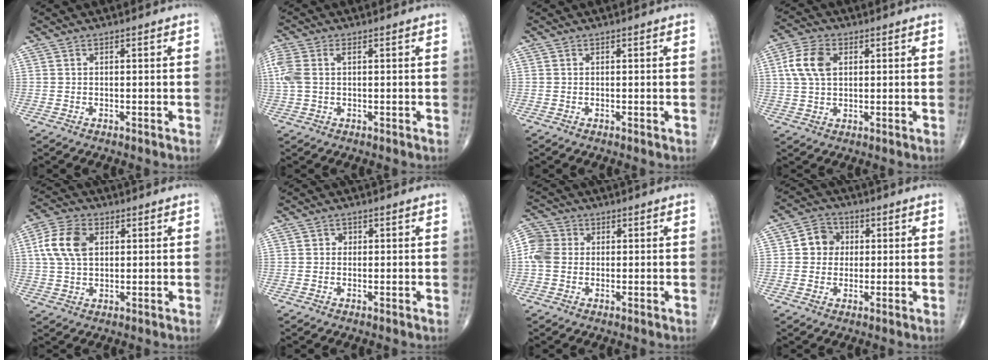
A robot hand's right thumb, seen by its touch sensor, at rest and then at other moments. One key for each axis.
{"total": 6.0, "fx": 1.0, "fy": 3.6, "fz": 4.7, "tx": -0.146, "ty": 0.024, "tz": 0.023}
{"total": 0.0}
{"total": 7.6, "fx": 1.8, "fy": 4.8, "fz": 5.6, "tx": -0.113, "ty": 0.007, "tz": 0.034}
{"total": 9.1, "fx": 2.1, "fy": 5.8, "fz": 6.6, "tx": -0.133, "ty": 0.009, "tz": 0.038}
{"total": 1.1, "fx": 0.1, "fy": 1.1, "fz": 0.3, "tx": 0.004, "ty": 0.003, "tz": -0.002}
{"total": 5.4, "fx": 0.1, "fy": 4.7, "fz": 2.7, "tx": -0.054, "ty": 0.013, "tz": -0.007}
{"total": 5.8, "fx": 0.7, "fy": 5.3, "fz": 2.4, "tx": -0.013, "ty": 0.008, "tz": 0.002}